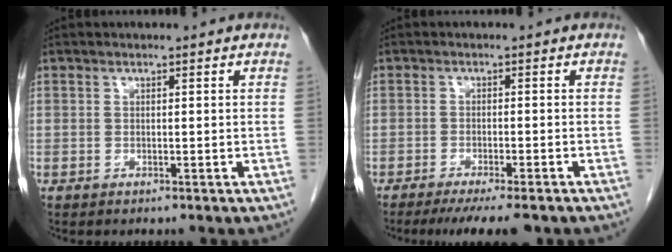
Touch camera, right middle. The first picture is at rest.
{"total": 8.3, "force": [-6.7, 0.8, 4.7], "torque": [-0.060, -0.016, -0.098]}